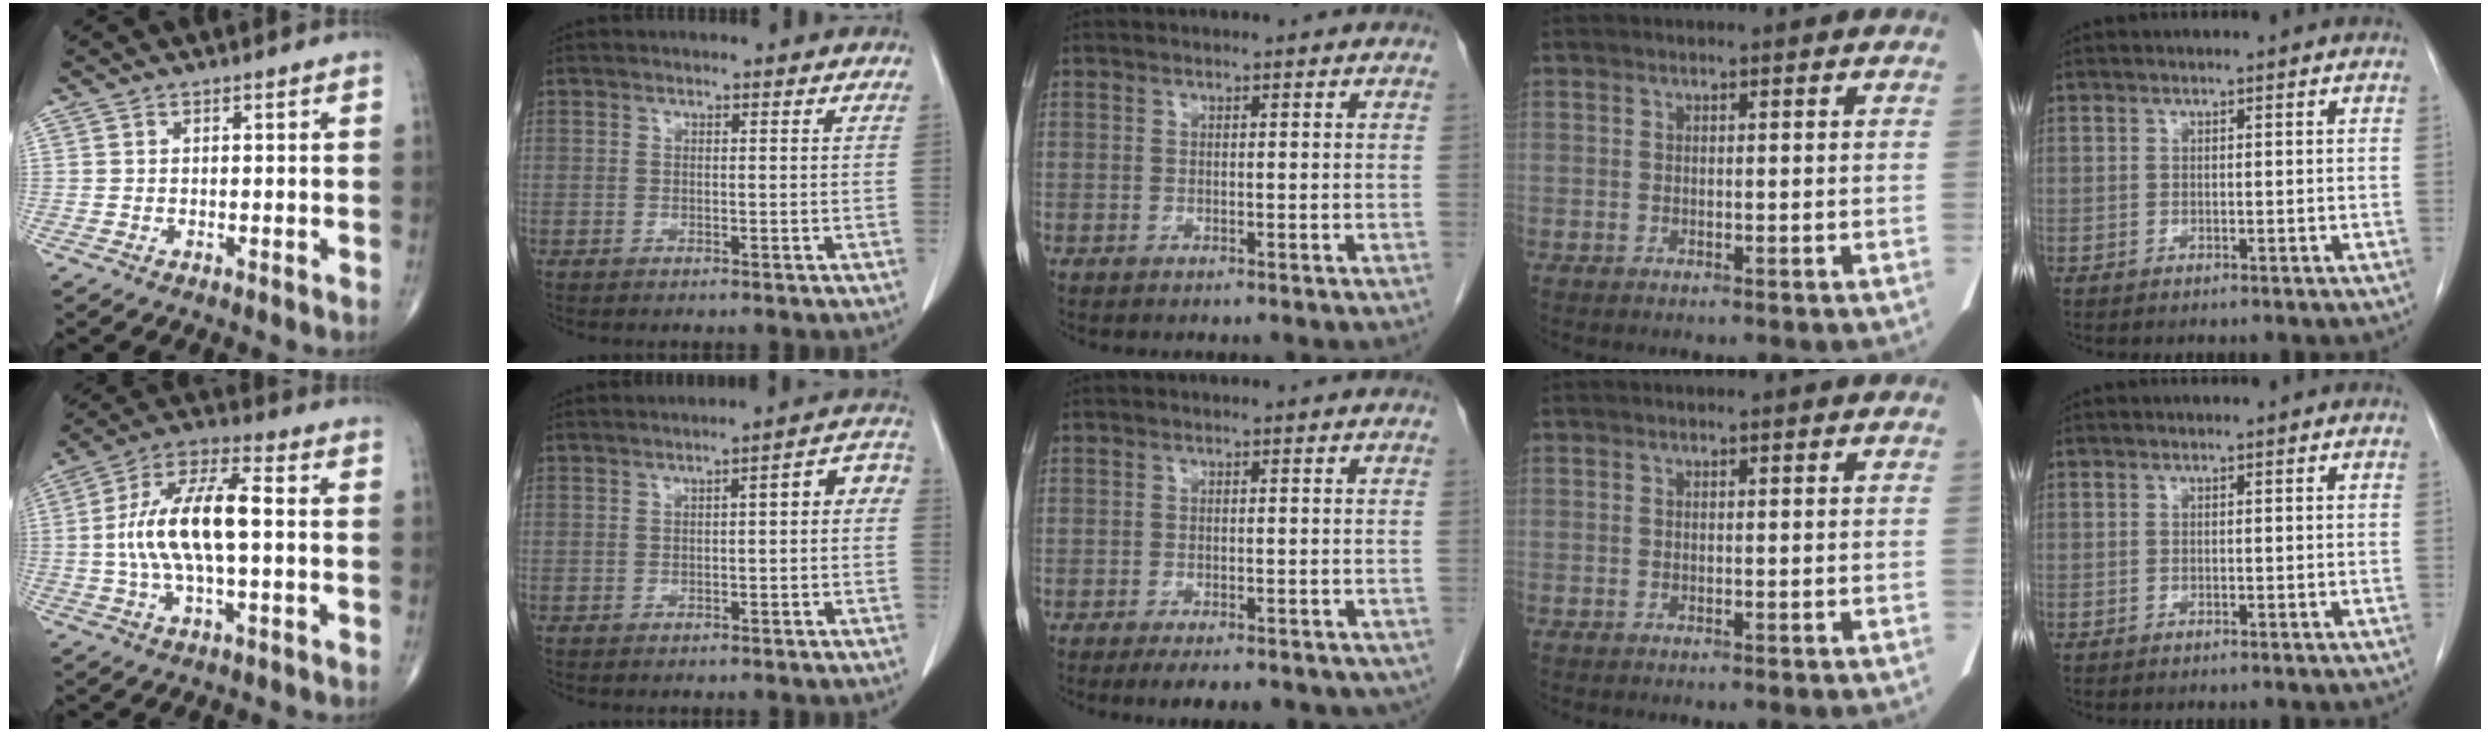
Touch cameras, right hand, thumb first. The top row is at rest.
{"thumb": {"total": 14.9, "force": [0.0, 5.6, 13.8], "torque": [-0.274, 0.030, -0.005]}, "index": {"total": 4.8, "force": [-0.3, 1.5, 4.5], "torque": [-0.051, 0.031, -0.009]}, "middle": {"total": 9.2, "force": [-6.6, 3.7, 5.3], "torque": [-0.064, -0.004, -0.079]}}